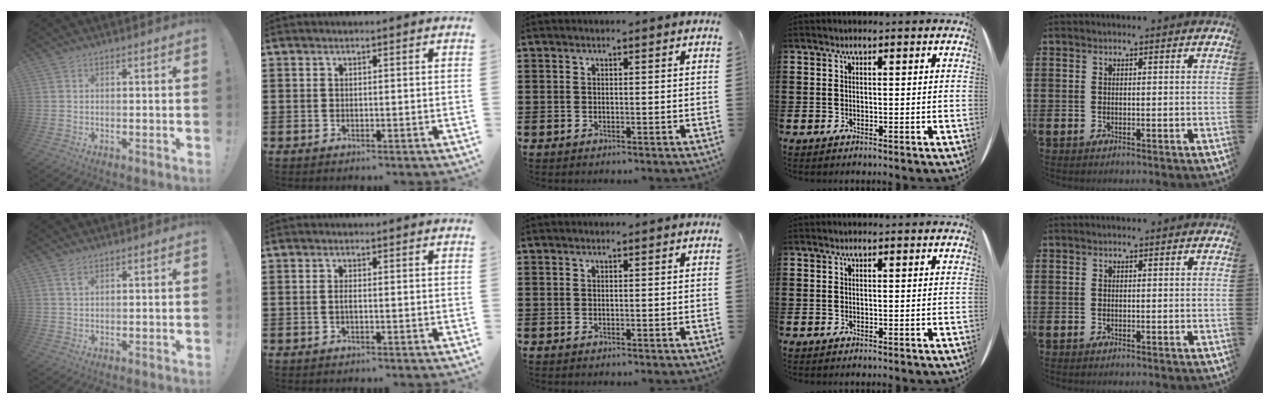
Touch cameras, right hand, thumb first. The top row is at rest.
{"thumb": {"total": 1.9, "force": [1.1, 0.7, 1.3], "torque": [-0.012, -0.007, 0.017]}, "index": {"total": 1.1, "force": [-0.3, 0.2, 1.0], "torque": [-0.028, -0.005, -0.007]}}